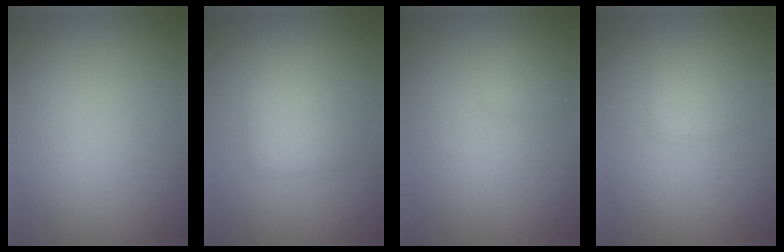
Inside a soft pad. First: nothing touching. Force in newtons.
{"total": 2.8, "press": 2.8, "slide": 0.1}
{"total": 1.1, "press": 1.1, "slide": 0.1}
{"total": 1.7, "press": 1.7, "slide": 0.0}